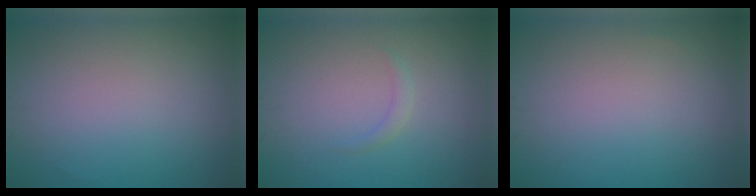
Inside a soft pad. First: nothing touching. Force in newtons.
{"total": 0.8, "press": 0.8, "slide": 0.0}
{"total": 0.0}